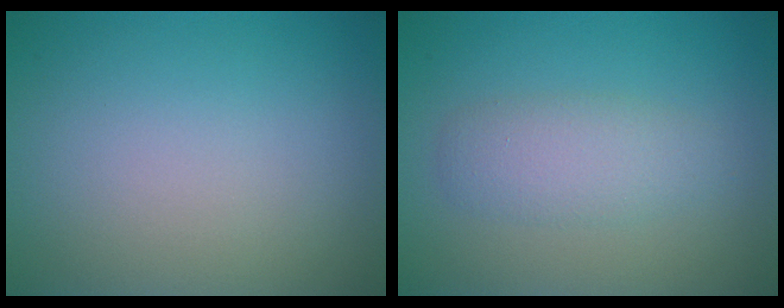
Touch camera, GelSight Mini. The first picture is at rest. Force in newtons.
{"total": 2.8, "press": 2.8, "slide": 0.1}